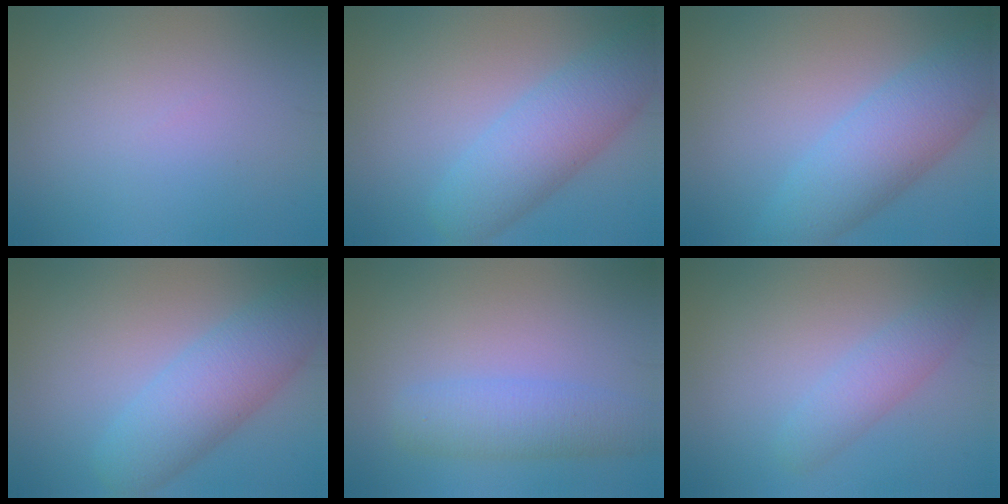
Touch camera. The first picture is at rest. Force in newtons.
{"total": 5.8, "press": 5.8, "slide": 0.2}
{"total": 6.3, "press": 6.3, "slide": 0.1}
{"total": 5.8, "press": 5.8, "slide": 0.2}
{"total": 3.9, "press": 3.9, "slide": 0.2}
{"total": 2.5, "press": 2.5, "slide": 0.1}